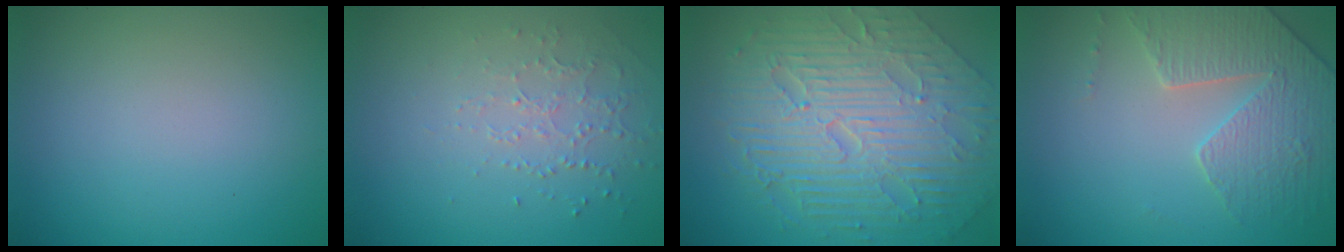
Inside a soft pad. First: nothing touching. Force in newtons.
{"total": 1.3, "press": 1.0, "slide": 0.8}
{"total": 10.6, "press": 7.0, "slide": 7.9}
{"total": 3.4, "press": 3.3, "slide": 1.0}